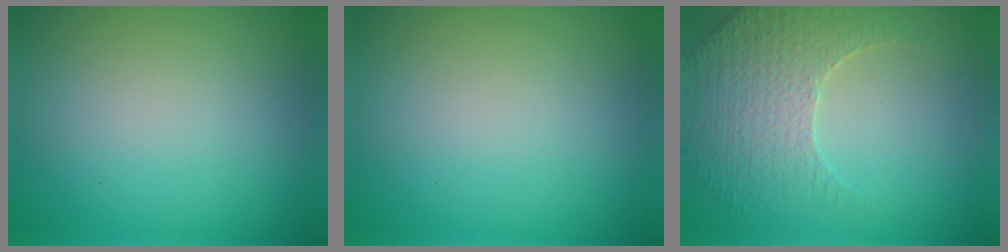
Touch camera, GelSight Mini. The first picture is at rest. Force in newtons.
{"total": 0.0}
{"total": 3.7, "press": 3.6, "slide": 1.0}